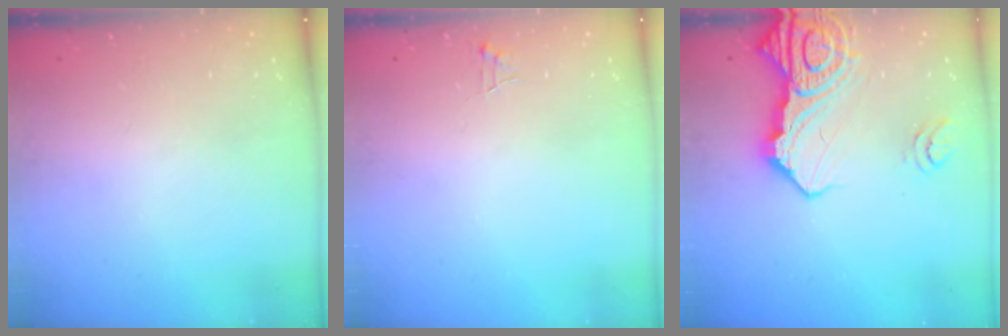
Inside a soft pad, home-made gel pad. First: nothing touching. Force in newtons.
{"total": 4.0, "press": 4.0, "slide": 0.4}
{"total": 22.2, "press": 22.0, "slide": 2.6}